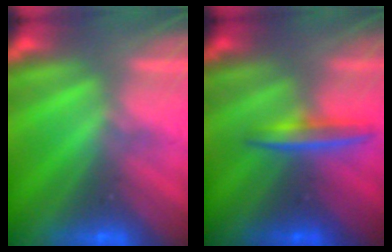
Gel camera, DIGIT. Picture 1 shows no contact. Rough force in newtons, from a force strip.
{"total": 1.5}